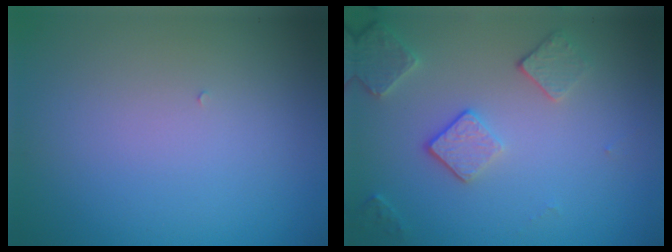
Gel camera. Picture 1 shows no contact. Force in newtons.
{"total": 3.7, "press": 2.9, "slide": 2.2}